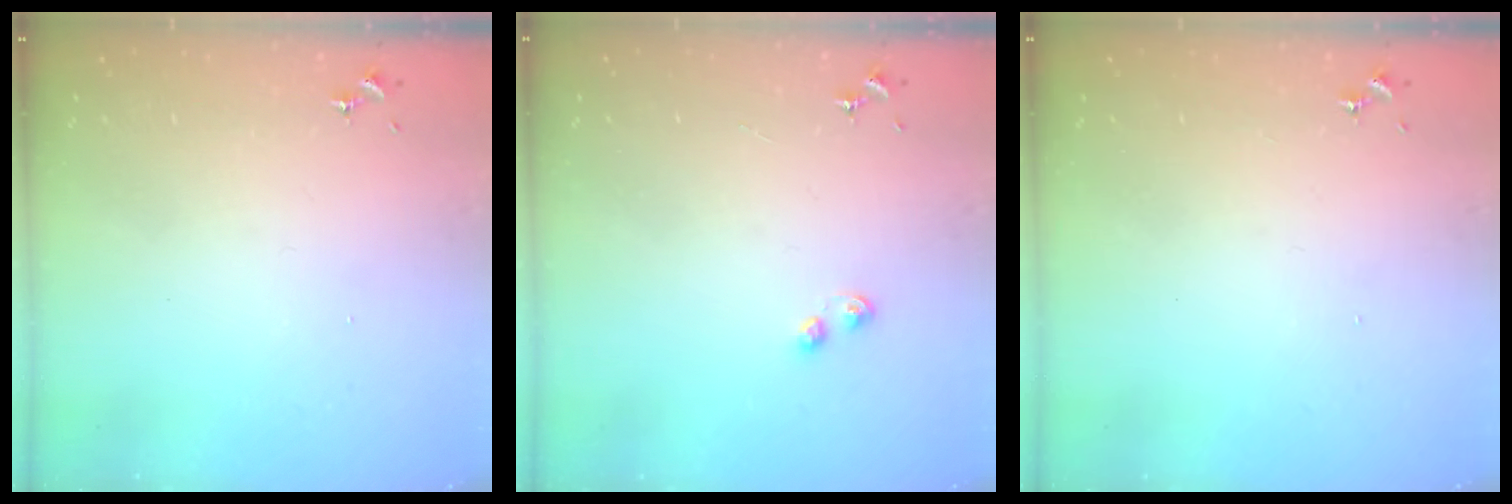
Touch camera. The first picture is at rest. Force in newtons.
{"total": 3.0, "press": 2.9, "slide": 0.6}
{"total": 0.0}